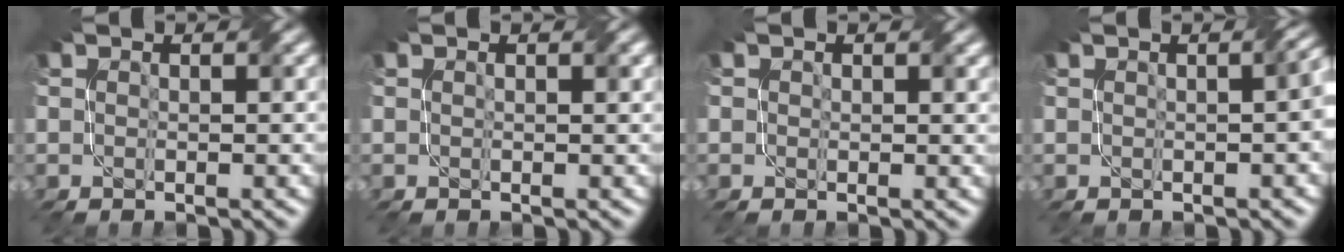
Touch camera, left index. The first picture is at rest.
{"total": 0.5, "force": [0.2, 0.1, 0.4], "torque": [-0.005, 0.000, 0.005]}
{"total": 1.0, "force": [0.5, 0.7, 0.4], "torque": [-0.002, -0.004, 0.010]}
{"total": 2.8, "force": [0.1, 1.1, 2.6], "torque": [-0.014, 0.014, 0.004]}